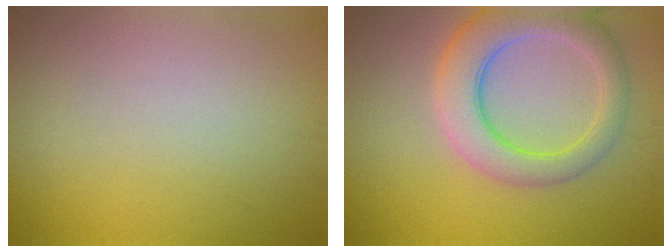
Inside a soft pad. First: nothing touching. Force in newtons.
{"total": 6.5, "press": 6.5, "slide": 0.5}